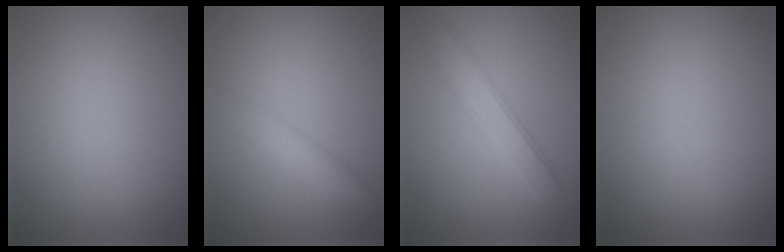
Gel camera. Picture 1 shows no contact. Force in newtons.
{"total": 2.5, "press": 2.5, "slide": 0.1}
{"total": 3.9, "press": 3.9, "slide": 0.1}
{"total": 0.0}